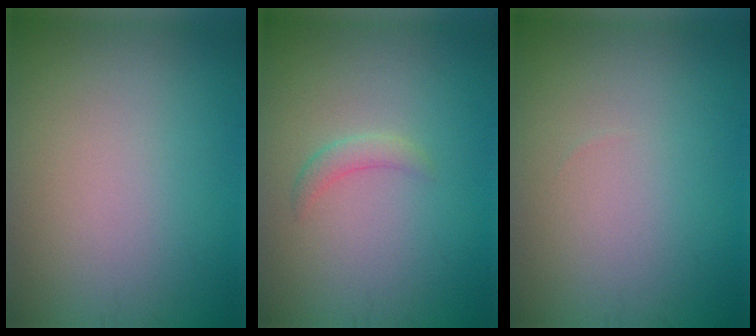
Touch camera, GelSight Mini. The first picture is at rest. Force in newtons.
{"total": 1.3, "press": 1.3, "slide": 0.0}
{"total": 0.0}